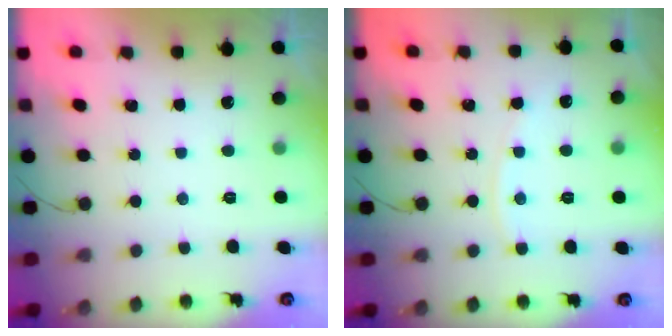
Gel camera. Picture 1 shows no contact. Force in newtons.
{"total": 3.5, "press": 3.5, "slide": 0.5}